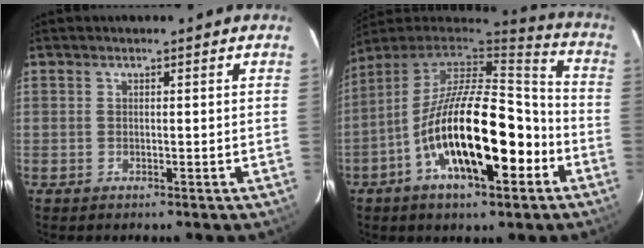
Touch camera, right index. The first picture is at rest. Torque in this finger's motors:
{"motor_torque": [1.39, -0.75, 1.06, 0.21]}